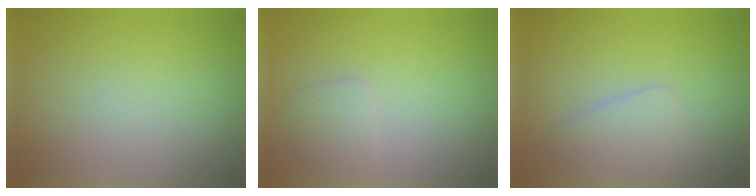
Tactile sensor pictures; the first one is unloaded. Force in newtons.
{"total": 1.5, "press": 1.5, "slide": 0.1}
{"total": 2.4, "press": 2.4, "slide": 0.1}